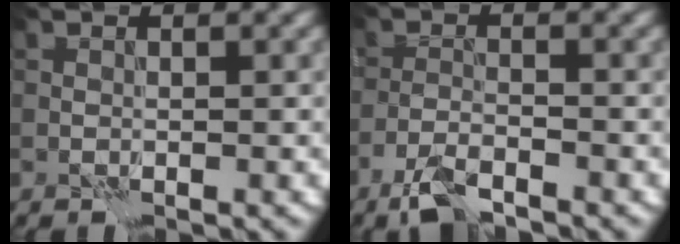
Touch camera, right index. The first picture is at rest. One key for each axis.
{"total": 3.2, "fx": -2.5, "fy": 0.7, "fz": 1.9, "tx": -0.044, "ty": -0.002, "tz": -0.056}